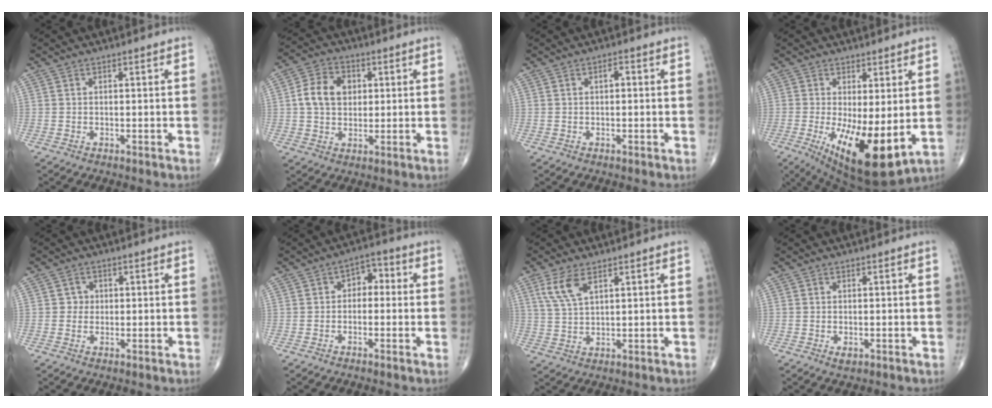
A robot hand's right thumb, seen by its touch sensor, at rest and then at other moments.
{"total": 8.9, "force": [1.4, 6.8, 5.6], "torque": [-0.082, 0.007, 0.020]}
{"total": 1.4, "force": [0.2, 0.7, 1.2], "torque": [-0.021, 0.006, 0.002]}
{"total": 13.6, "force": [-2.2, 4.6, 12.6], "torque": [-0.208, -0.033, -0.017]}
{"total": 1.9, "force": [0.2, 1.9, 0.5], "torque": [0.006, 0.004, 0.000]}
{"total": 4.4, "force": [0.0, 3.1, 3.1], "torque": [-0.019, 0.021, -0.015]}
{"total": 5.7, "force": [3.0, 2.1, 4.3], "torque": [-0.095, -0.005, 0.070]}
{"total": 1.1, "force": [-0.3, 0.6, 0.9], "torque": [-0.013, -0.003, -0.002]}